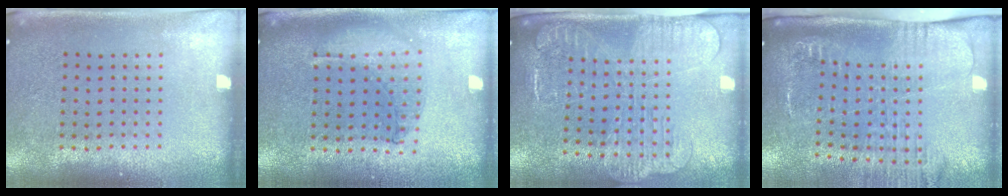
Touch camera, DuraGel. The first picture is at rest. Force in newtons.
{"total": 0.9, "press": 0.9, "slide": 0.1}
{"total": 2.5, "press": 2.0, "slide": 1.4}
{"total": 2.8, "press": 2.1, "slide": 1.8}